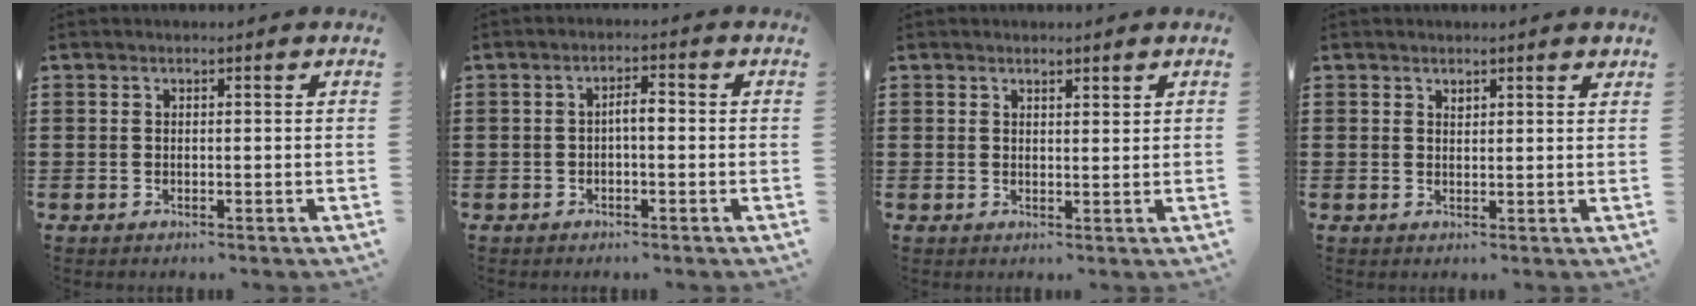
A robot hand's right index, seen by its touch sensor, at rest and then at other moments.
{"total": 2.3, "force": [-0.5, 0.7, 2.2], "torque": [-0.041, 0.005, -0.012]}
{"total": 1.3, "force": [1.2, 0.4, 0.3], "torque": [-0.008, 0.003, 0.022]}
{"total": 1.1, "force": [0.9, 0.4, 0.4], "torque": [0.007, -0.005, 0.013]}